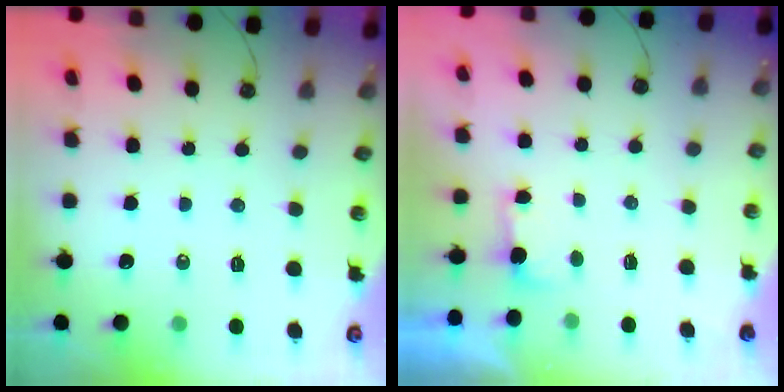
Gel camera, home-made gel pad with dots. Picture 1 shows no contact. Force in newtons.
{"total": 1.0, "press": 0.6, "slide": 0.8}